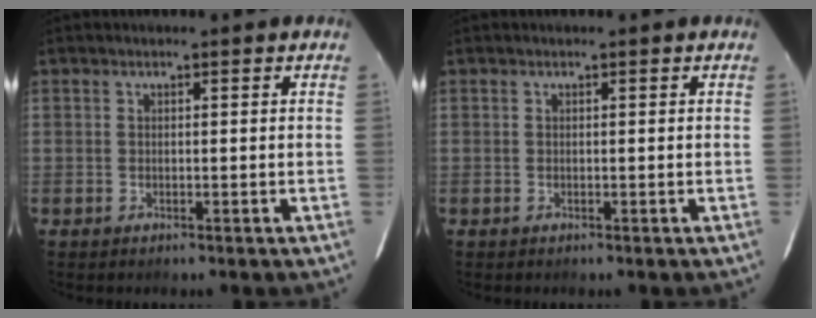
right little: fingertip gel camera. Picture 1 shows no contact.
{"total": 0.0}